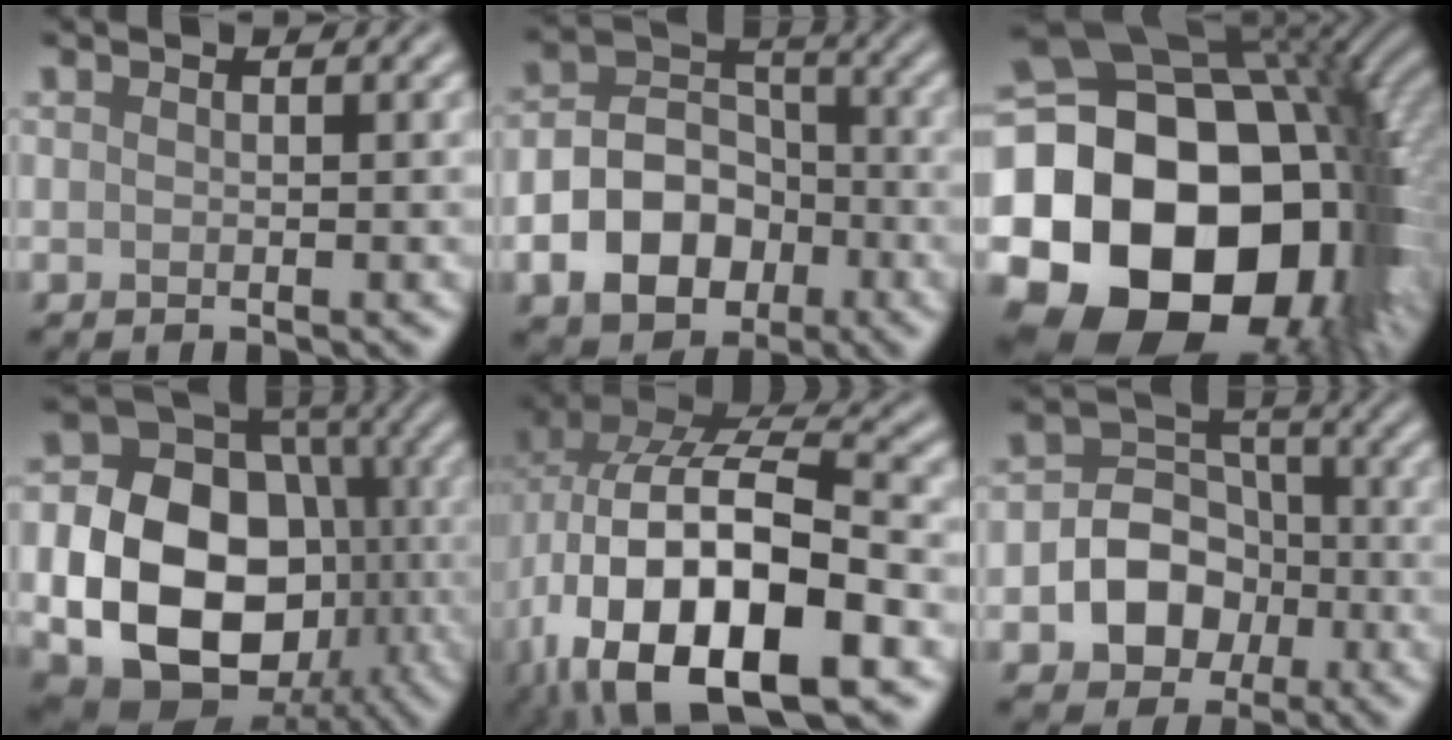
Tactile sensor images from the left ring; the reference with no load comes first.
{"total": 7.1, "force": [-2.6, 5.2, 4.1], "torque": [-0.068, -0.003, -0.050]}
{"total": 24.4, "force": [-4.9, 18.3, 15.3], "torque": [-0.251, -0.010, -0.113]}
{"total": 15.7, "force": [-3.0, 12.1, 9.4], "torque": [-0.149, -0.023, -0.056]}
{"total": 17.2, "force": [-5.1, 9.2, 13.6], "torque": [-0.245, -0.014, -0.063]}
{"total": 6.0, "force": [-1.8, 4.9, 3.0], "torque": [-0.021, 0.004, -0.050]}